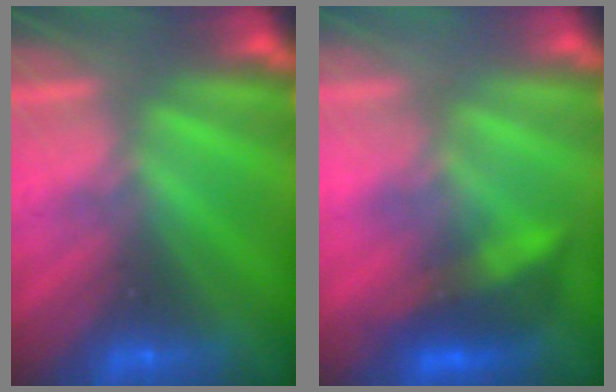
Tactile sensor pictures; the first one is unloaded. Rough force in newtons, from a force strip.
{"total": 3.5}